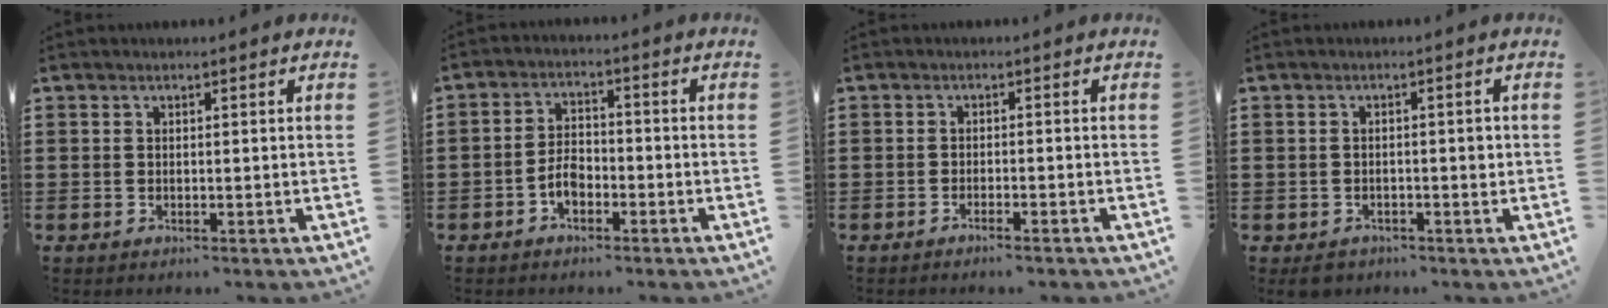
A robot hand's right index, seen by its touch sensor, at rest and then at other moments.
{"total": 3.5, "force": [-1.9, 2.0, 2.2], "torque": [-0.057, 0.000, -0.041]}
{"total": 1.4, "force": [-1.3, -0.3, 0.5], "torque": [-0.009, 0.000, -0.024]}
{"total": 2.1, "force": [-0.8, 1.3, 1.4], "torque": [-0.032, 0.004, -0.019]}